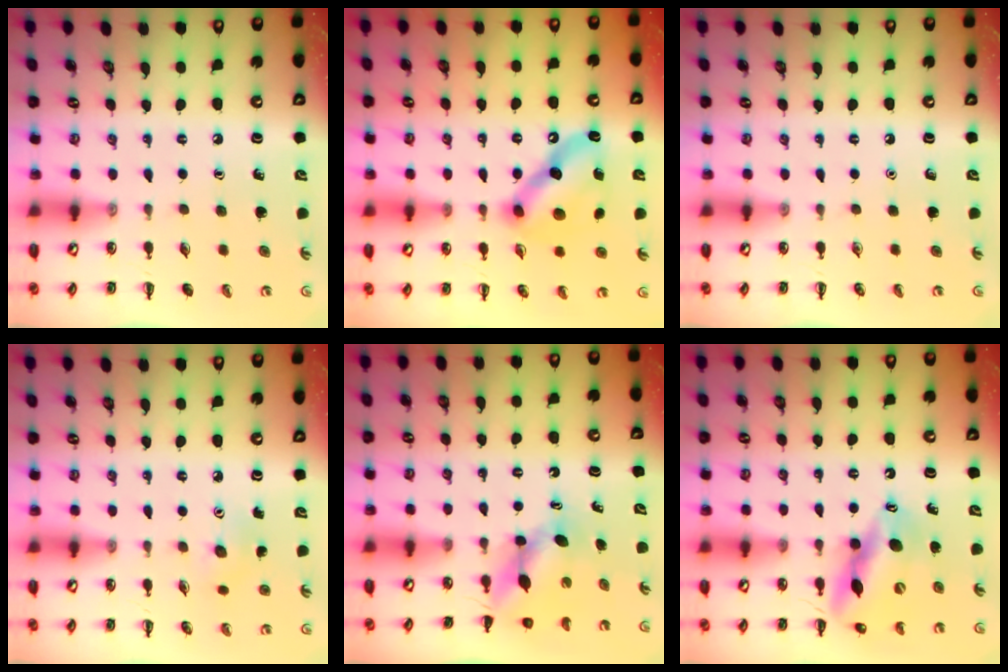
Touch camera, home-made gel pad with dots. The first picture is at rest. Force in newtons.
{"total": 12.6, "press": 12.5, "slide": 1.3}
{"total": 0.0}
{"total": 4.0, "press": 3.8, "slide": 1.1}
{"total": 5.7, "press": 5.7, "slide": 0.1}
{"total": 13.6, "press": 12.9, "slide": 4.1}